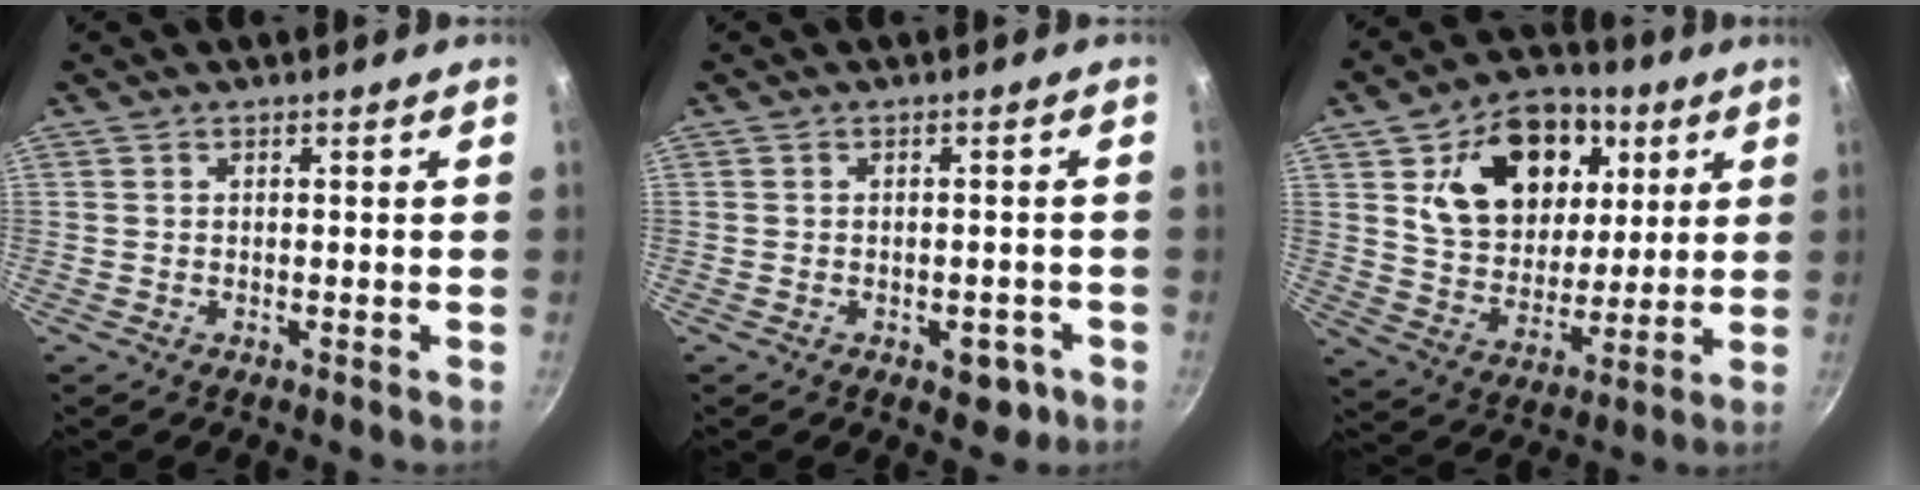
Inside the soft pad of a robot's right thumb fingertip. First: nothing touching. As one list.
[{"total": 4.4, "force": [-1.9, 2.7, 3.0], "torque": [-0.016, 0.016, -0.014]}, {"total": 20.4, "force": [7.1, 14.6, 12.3], "torque": [-0.162, -0.019, 0.117]}]